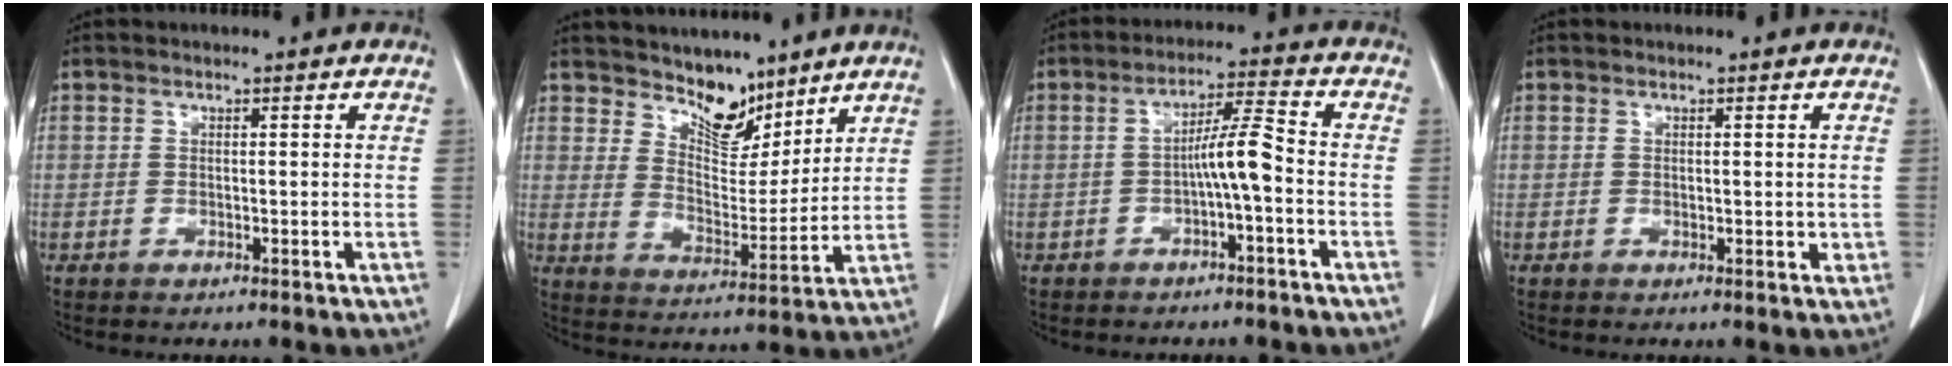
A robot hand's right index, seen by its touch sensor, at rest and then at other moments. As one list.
[{"total": 8.2, "force": [6.7, 3.3, 3.3], "torque": [-0.049, -0.009, 0.123]}, {"total": 5.6, "force": [-1.4, 0.0, 5.5], "torque": [-0.095, 0.016, -0.023]}, {"total": 1.6, "force": [0.2, 0.9, 1.3], "torque": [-0.014, -0.002, 0.004]}]